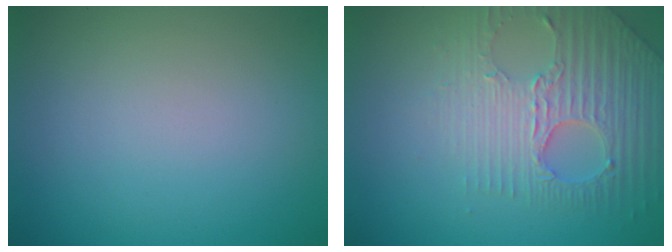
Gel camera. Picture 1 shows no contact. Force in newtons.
{"total": 3.9, "press": 3.8, "slide": 1.1}